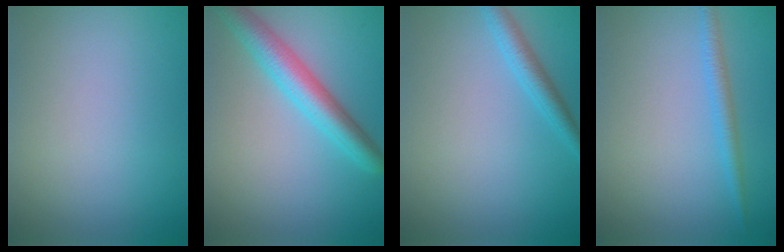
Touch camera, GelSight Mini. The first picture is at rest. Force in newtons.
{"total": 4.9, "press": 4.9, "slide": 0.2}
{"total": 2.4, "press": 2.4, "slide": 0.1}
{"total": 1.8, "press": 1.8, "slide": 0.1}